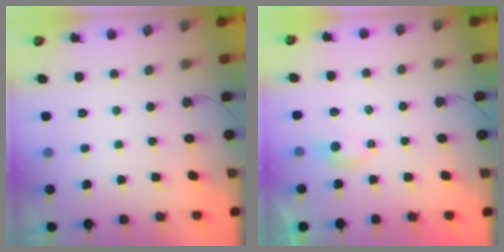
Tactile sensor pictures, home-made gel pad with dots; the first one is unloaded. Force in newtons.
{"total": 3.9, "press": 3.8, "slide": 0.5}